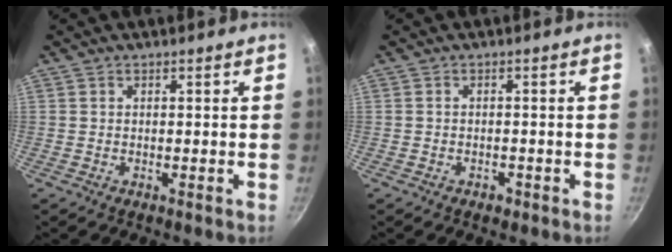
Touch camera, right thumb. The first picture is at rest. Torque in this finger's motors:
{"motor_torque": [-0.13, 0.04, -0.29, 0.02, -0.02]}